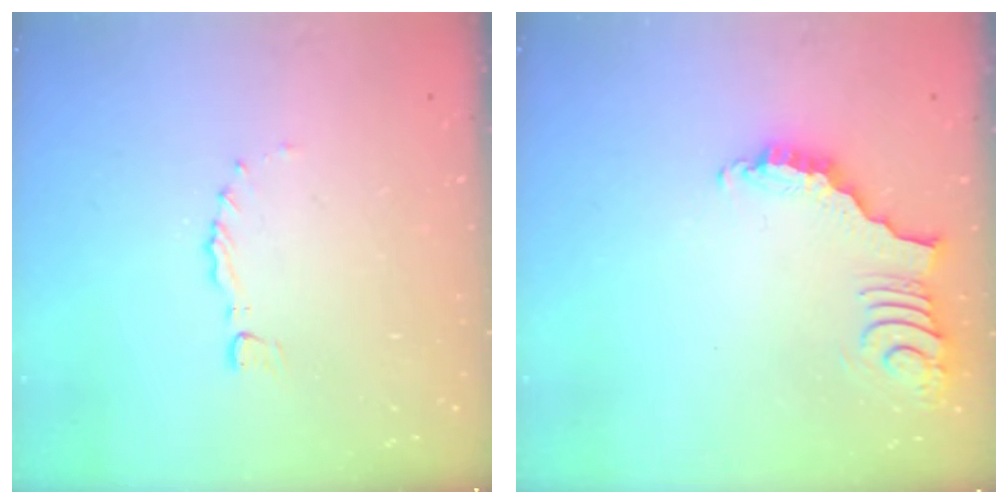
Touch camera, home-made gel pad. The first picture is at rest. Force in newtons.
{"total": 3.6, "press": 3.6, "slide": 0.7}